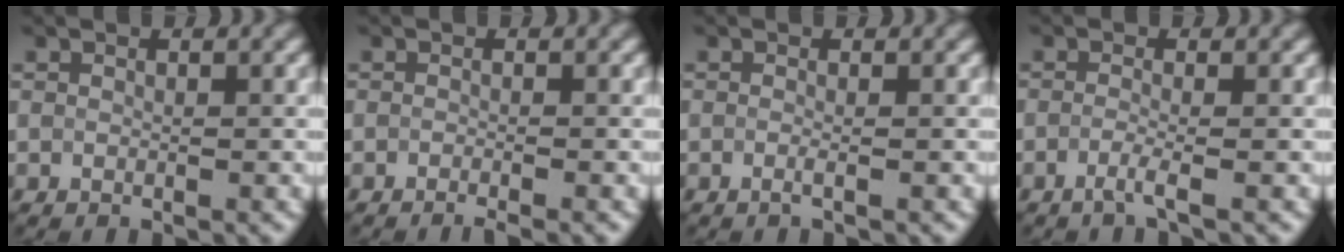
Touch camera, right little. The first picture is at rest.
{"total": 1.6, "force": [-1.5, 0.1, 0.6], "torque": [0.000, -0.008, -0.025]}
{"total": 0.7, "force": [-0.6, 0.1, 0.3], "torque": [-0.005, -0.006, -0.014]}
{"total": 1.5, "force": [-1.4, 0.0, 0.7], "torque": [-0.012, -0.002, -0.032]}